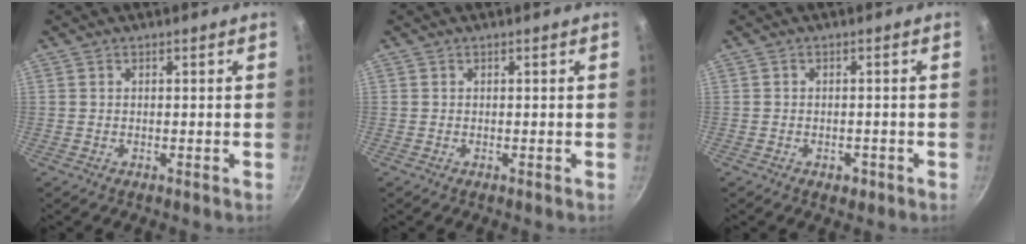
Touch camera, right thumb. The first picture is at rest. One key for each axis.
{"total": 0.0}
{"total": 1.8, "fx": -0.9, "fy": 1.2, "fz": 0.9, "tx": -0.009, "ty": 0.003, "tz": -0.011}